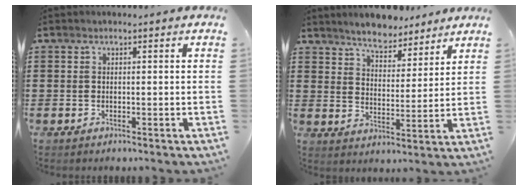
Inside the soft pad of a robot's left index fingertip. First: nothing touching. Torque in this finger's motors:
{"motor_torque": [2.14, 0.00, 0.38, 0.02]}